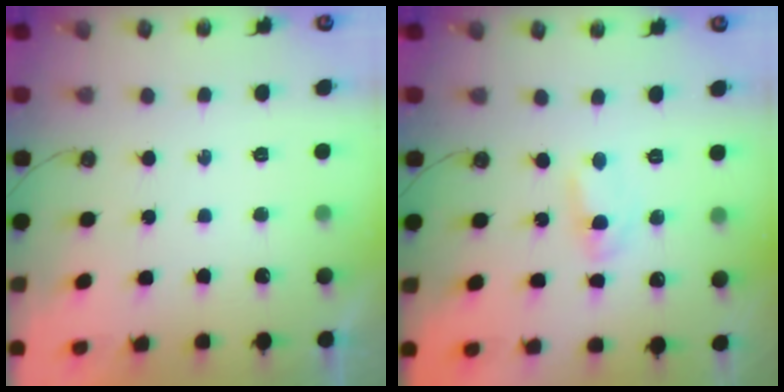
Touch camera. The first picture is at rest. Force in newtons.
{"total": 2.8, "press": 2.8, "slide": 0.3}